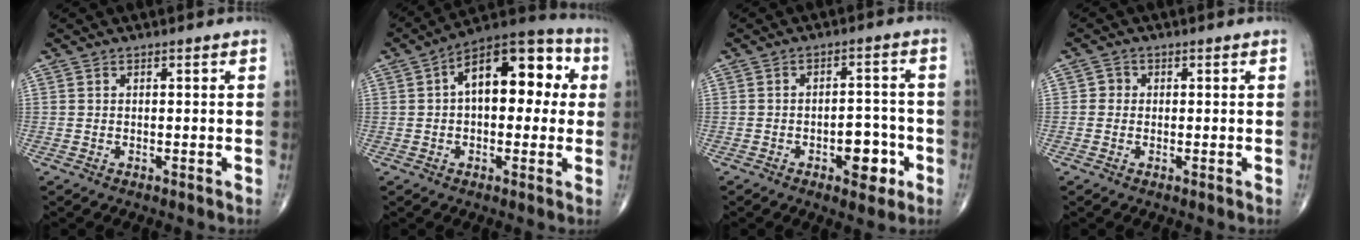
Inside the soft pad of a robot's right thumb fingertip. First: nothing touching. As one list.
[{"total": 16.4, "force": [2.8, 8.7, 13.6], "torque": [-0.166, 0.039, 0.031]}, {"total": 7.1, "force": [-2.8, 3.8, 5.3], "torque": [-0.047, 0.024, -0.037]}, {"total": 1.5, "force": [-0.1, 1.4, 0.4], "torque": [0.005, 0.005, -0.007]}]